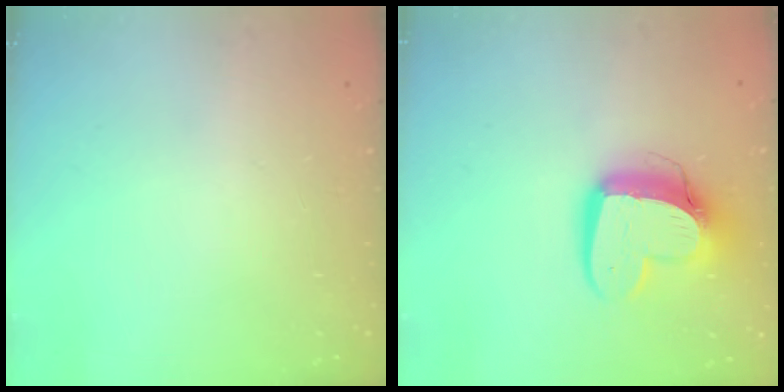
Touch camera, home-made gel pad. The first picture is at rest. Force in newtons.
{"total": 14.4, "press": 14.3, "slide": 1.3}